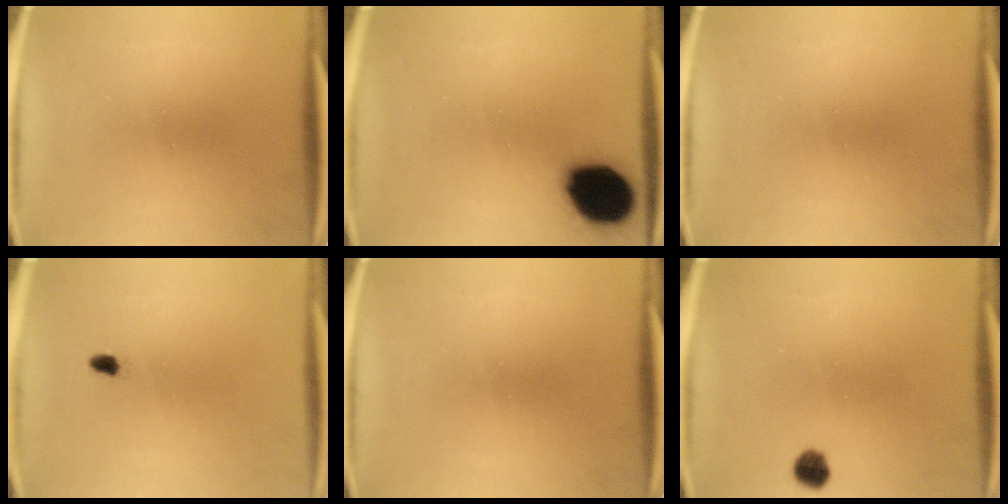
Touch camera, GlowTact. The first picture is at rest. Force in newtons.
{"total": 15.8}
{"total": 0.0}
{"total": 1.3}
{"total": 0.0}
{"total": 3.1}